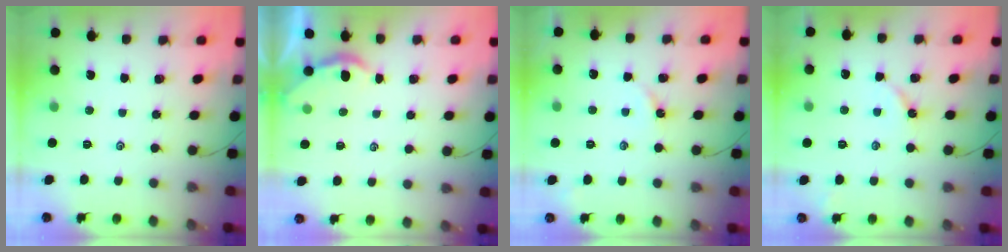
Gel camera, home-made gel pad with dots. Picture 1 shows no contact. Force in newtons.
{"total": 1.9, "press": 1.9, "slide": 0.4}
{"total": 2.1, "press": 2.1, "slide": 0.3}
{"total": 3.8, "press": 3.8, "slide": 0.4}